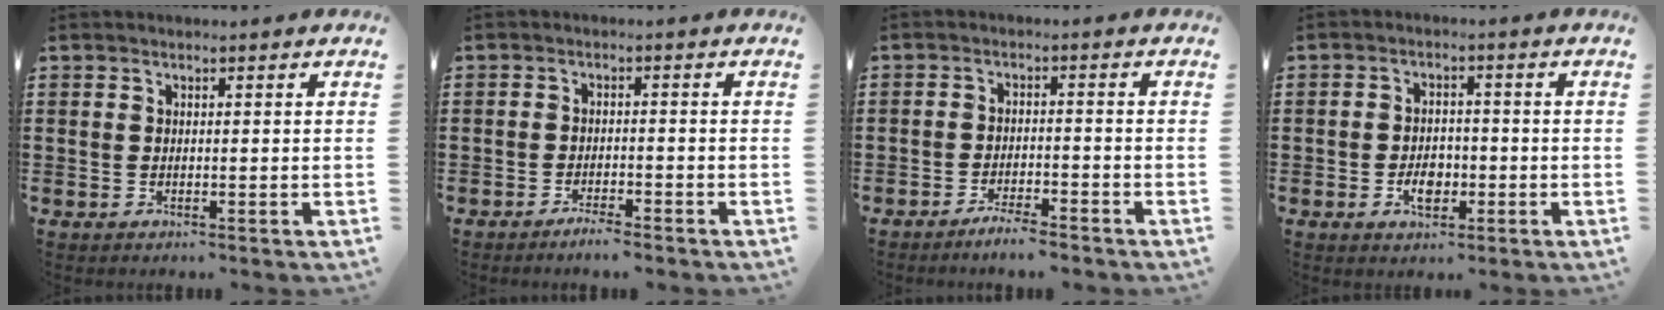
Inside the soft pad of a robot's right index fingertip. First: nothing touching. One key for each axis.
{"total": 2.2, "fx": -2.1, "fy": -0.1, "fz": 0.8, "tx": -0.014, "ty": -0.001, "tz": -0.039}
{"total": 2.9, "fx": -2.7, "fy": -0.1, "fz": 0.9, "tx": -0.017, "ty": 0.002, "tz": -0.053}
{"total": 4.0, "fx": -1.4, "fy": 2.5, "fz": 2.8, "tx": -0.043, "ty": 0.001, "tz": -0.026}